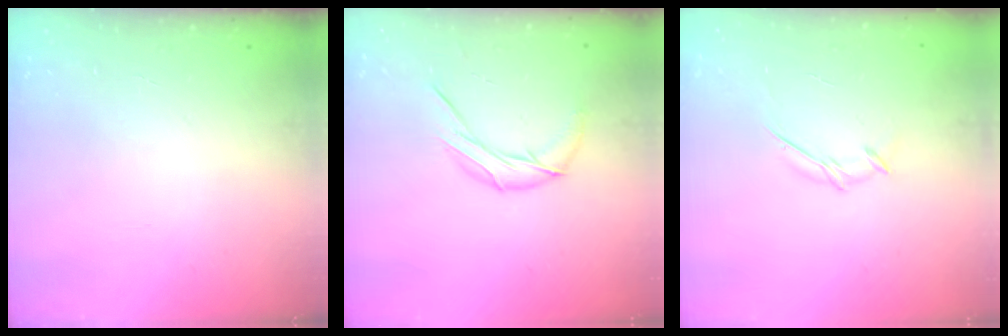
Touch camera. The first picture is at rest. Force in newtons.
{"total": 8.4, "press": 8.4, "slide": 0.3}
{"total": 3.8, "press": 3.7, "slide": 0.7}